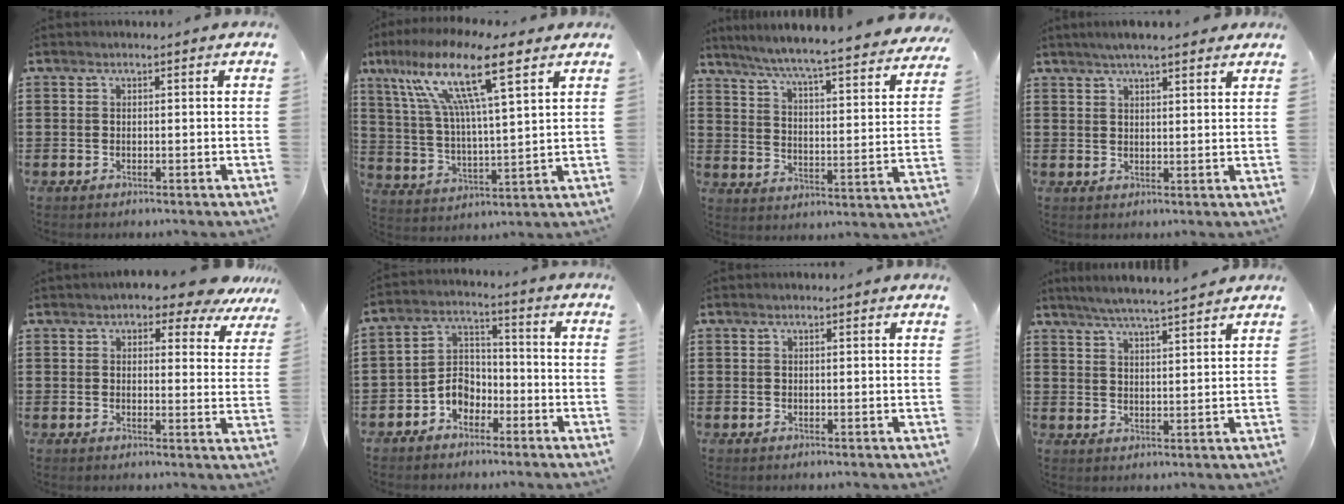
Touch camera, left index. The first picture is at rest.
{"total": 14.7, "force": [9.0, 2.3, 11.4], "torque": [-0.225, -0.027, 0.143]}
{"total": 5.3, "force": [4.8, -0.8, 2.0], "torque": [-0.064, -0.048, 0.073]}
{"total": 4.3, "force": [3.6, 0.5, 2.3], "torque": [-0.053, 0.003, 0.063]}
{"total": 5.3, "force": [4.7, 1.4, 2.1], "torque": [-0.044, -0.018, 0.079]}
{"total": 5.2, "force": [-3.4, 3.6, 1.6], "torque": [-0.043, 0.012, -0.071]}
{"total": 0.8, "force": [0.4, 0.0, 0.7], "torque": [-0.014, 0.001, 0.008]}
{"total": 4.5, "force": [4.2, -0.5, 1.6], "torque": [-0.045, -0.018, 0.072]}